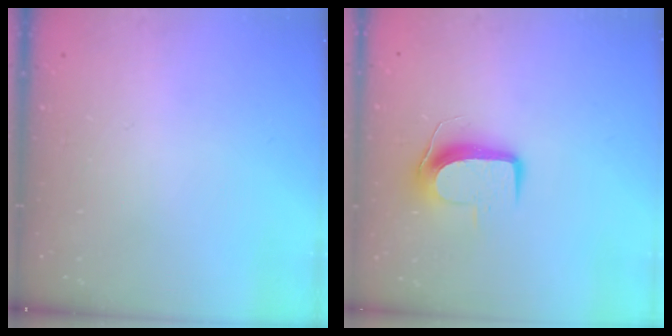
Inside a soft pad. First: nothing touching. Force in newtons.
{"total": 8.8, "press": 8.7, "slide": 0.6}